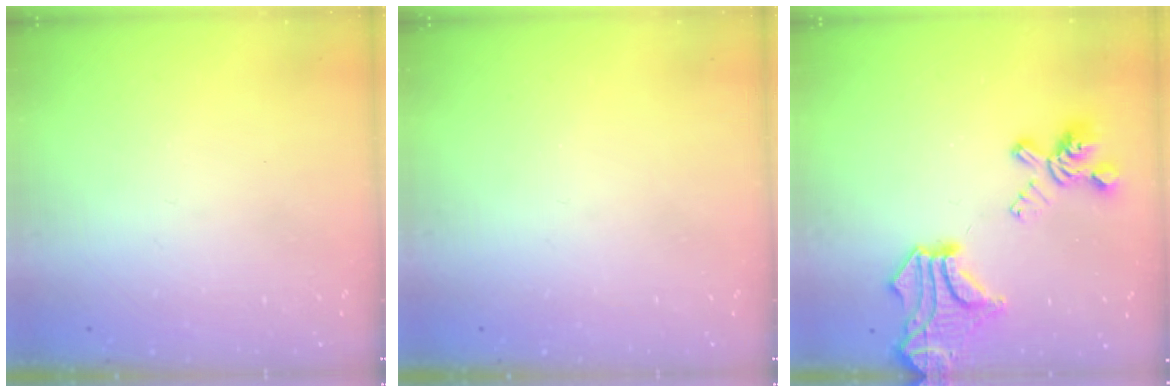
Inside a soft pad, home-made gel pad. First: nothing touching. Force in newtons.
{"total": 0.0}
{"total": 8.6, "press": 7.9, "slide": 3.3}